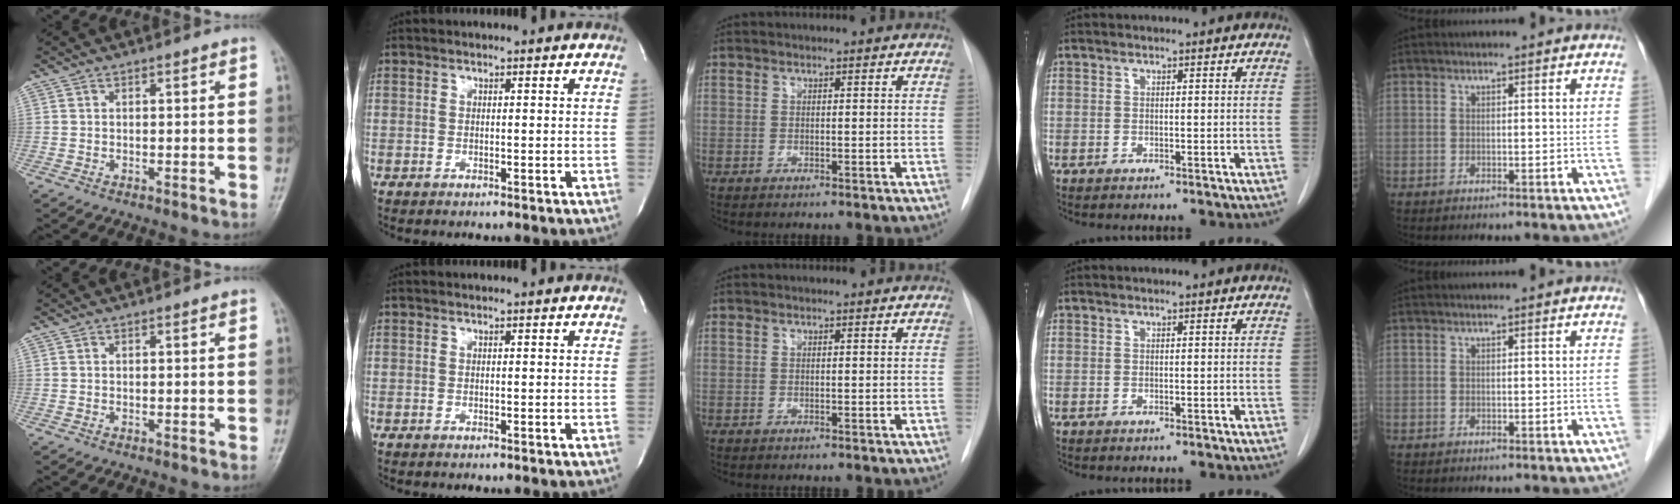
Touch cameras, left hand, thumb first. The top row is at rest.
{}